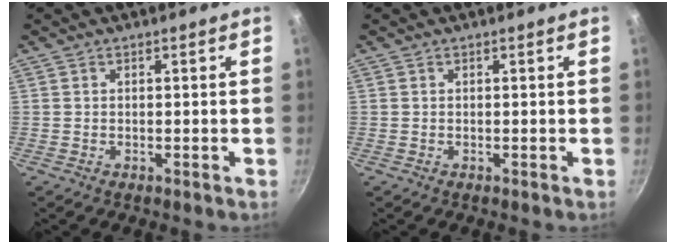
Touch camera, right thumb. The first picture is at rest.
{"total": 0.0}